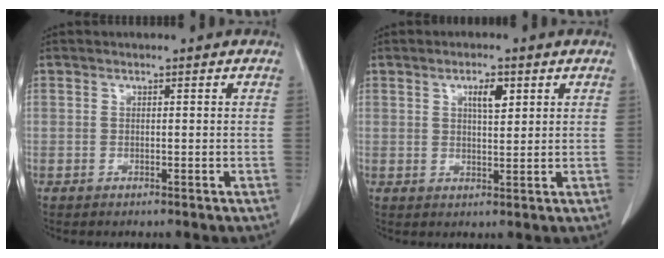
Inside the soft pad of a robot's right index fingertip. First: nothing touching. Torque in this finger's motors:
{"motor_torque": [0.37, 0.05, 0.14, 0.05]}